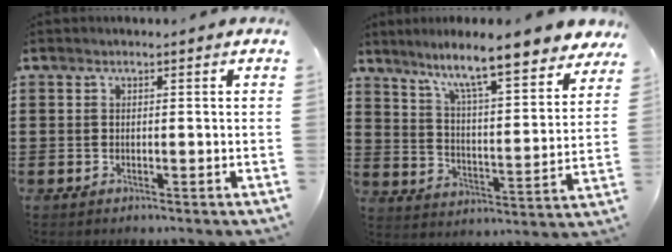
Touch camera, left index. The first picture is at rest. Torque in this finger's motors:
{"motor_torque": [1.75, -0.38, 0.51, 0.21]}